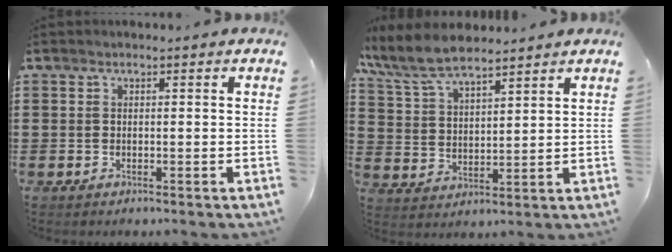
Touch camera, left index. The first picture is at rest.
{"total": 7.5, "force": [6.7, 1.5, 3.0], "torque": [-0.085, -0.021, 0.121]}